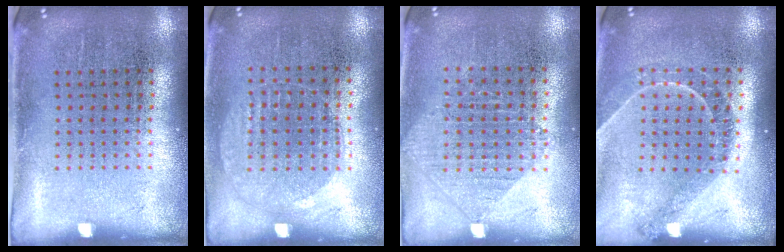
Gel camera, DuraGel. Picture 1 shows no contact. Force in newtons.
{"total": 1.0, "press": 0.9, "slide": 0.4}
{"total": 0.9, "press": 0.8, "slide": 0.3}
{"total": 1.2, "press": 1.1, "slide": 0.4}